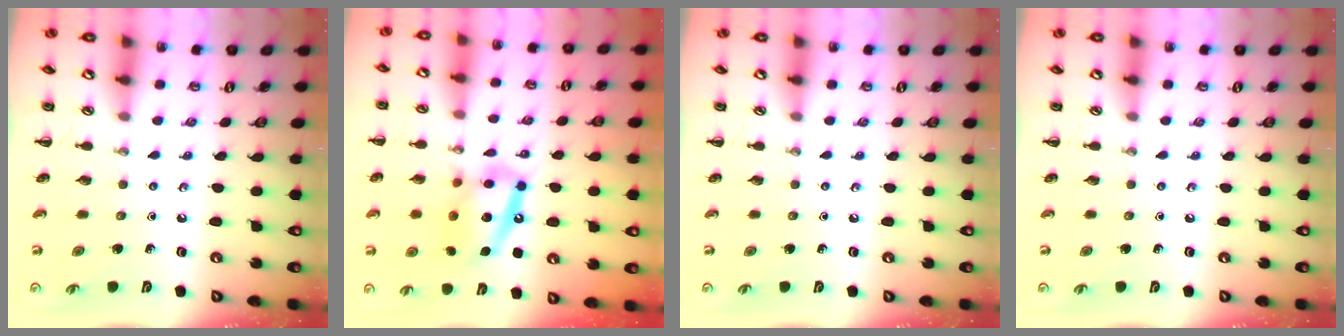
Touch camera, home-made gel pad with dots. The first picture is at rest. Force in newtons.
{"total": 16.9, "press": 16.6, "slide": 2.9}
{"total": 0.0}
{"total": 0.0}